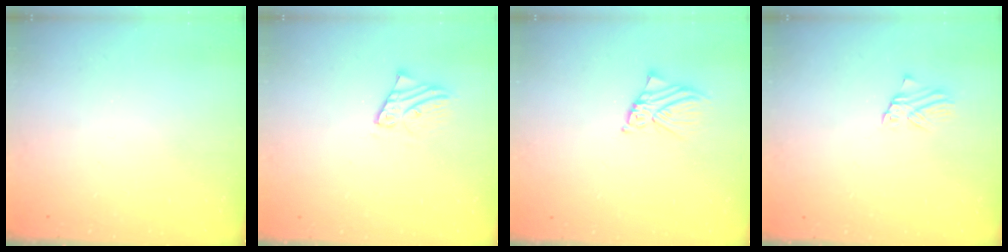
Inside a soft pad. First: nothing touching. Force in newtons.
{"total": 2.8, "press": 2.8, "slide": 0.2}
{"total": 4.7, "press": 4.7, "slide": 0.6}
{"total": 1.4, "press": 1.4, "slide": 0.1}